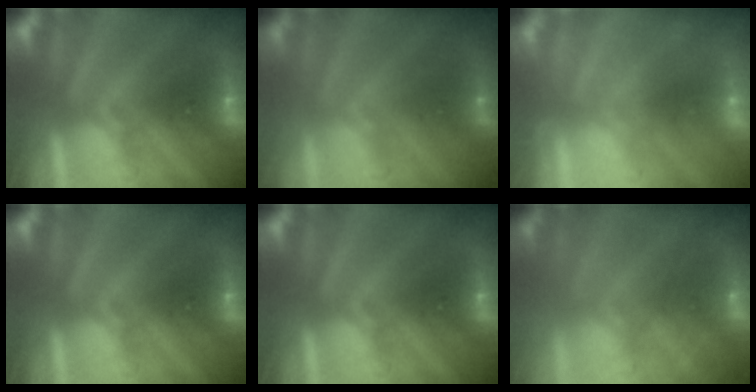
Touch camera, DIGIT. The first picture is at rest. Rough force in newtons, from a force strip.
{"total": 1.6}
{"total": 2.4}
{"total": 0.0}
{"total": 0.0}
{"total": 5.7}